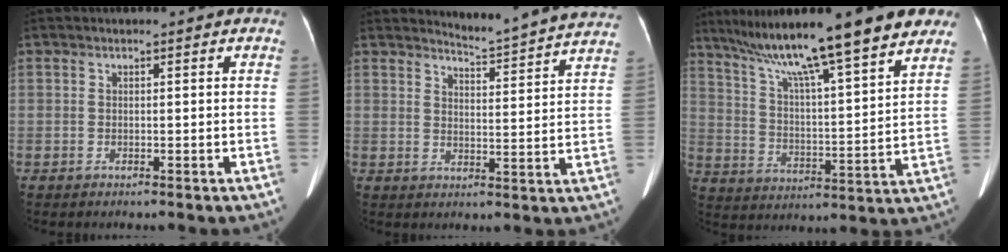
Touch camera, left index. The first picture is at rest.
{"total": 12.5, "force": [12.3, -1.4, 1.8], "torque": [-0.034, -0.054, 0.144]}
{"total": 22.0, "force": [16.7, 1.4, 14.2], "torque": [-0.236, 0.020, 0.257]}